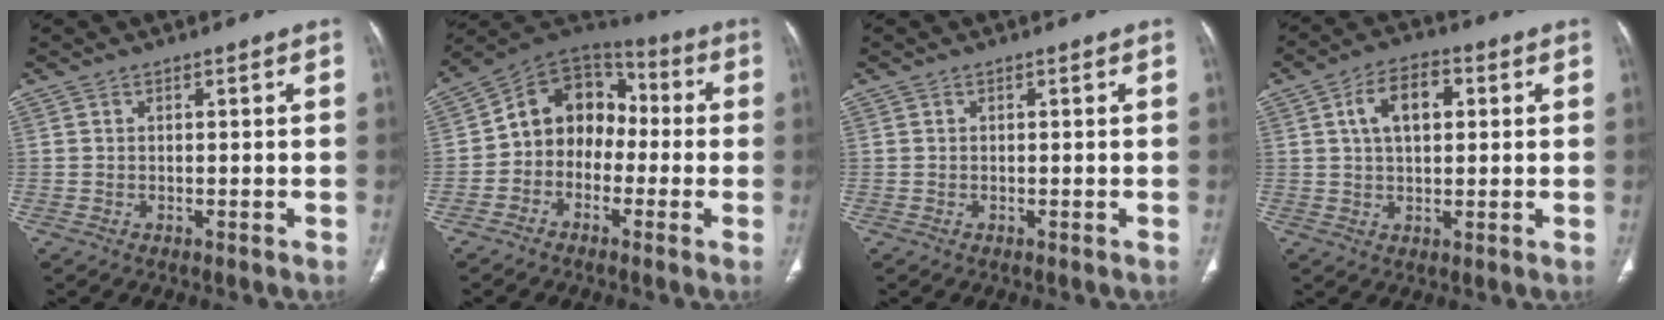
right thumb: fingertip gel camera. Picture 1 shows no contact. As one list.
[{"total": 12.4, "force": [-1.5, 10.1, 6.9], "torque": [-0.073, 0.055, -0.043]}, {"total": 0.0}, {"total": 8.6, "force": [2.2, 5.0, 6.6], "torque": [-0.104, 0.011, 0.034]}]